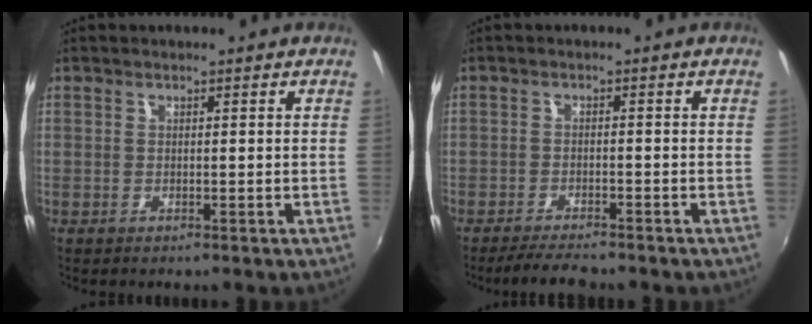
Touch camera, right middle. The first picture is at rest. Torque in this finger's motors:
{"motor_torque": [0.64, -0.60, 0.20, 0.08]}